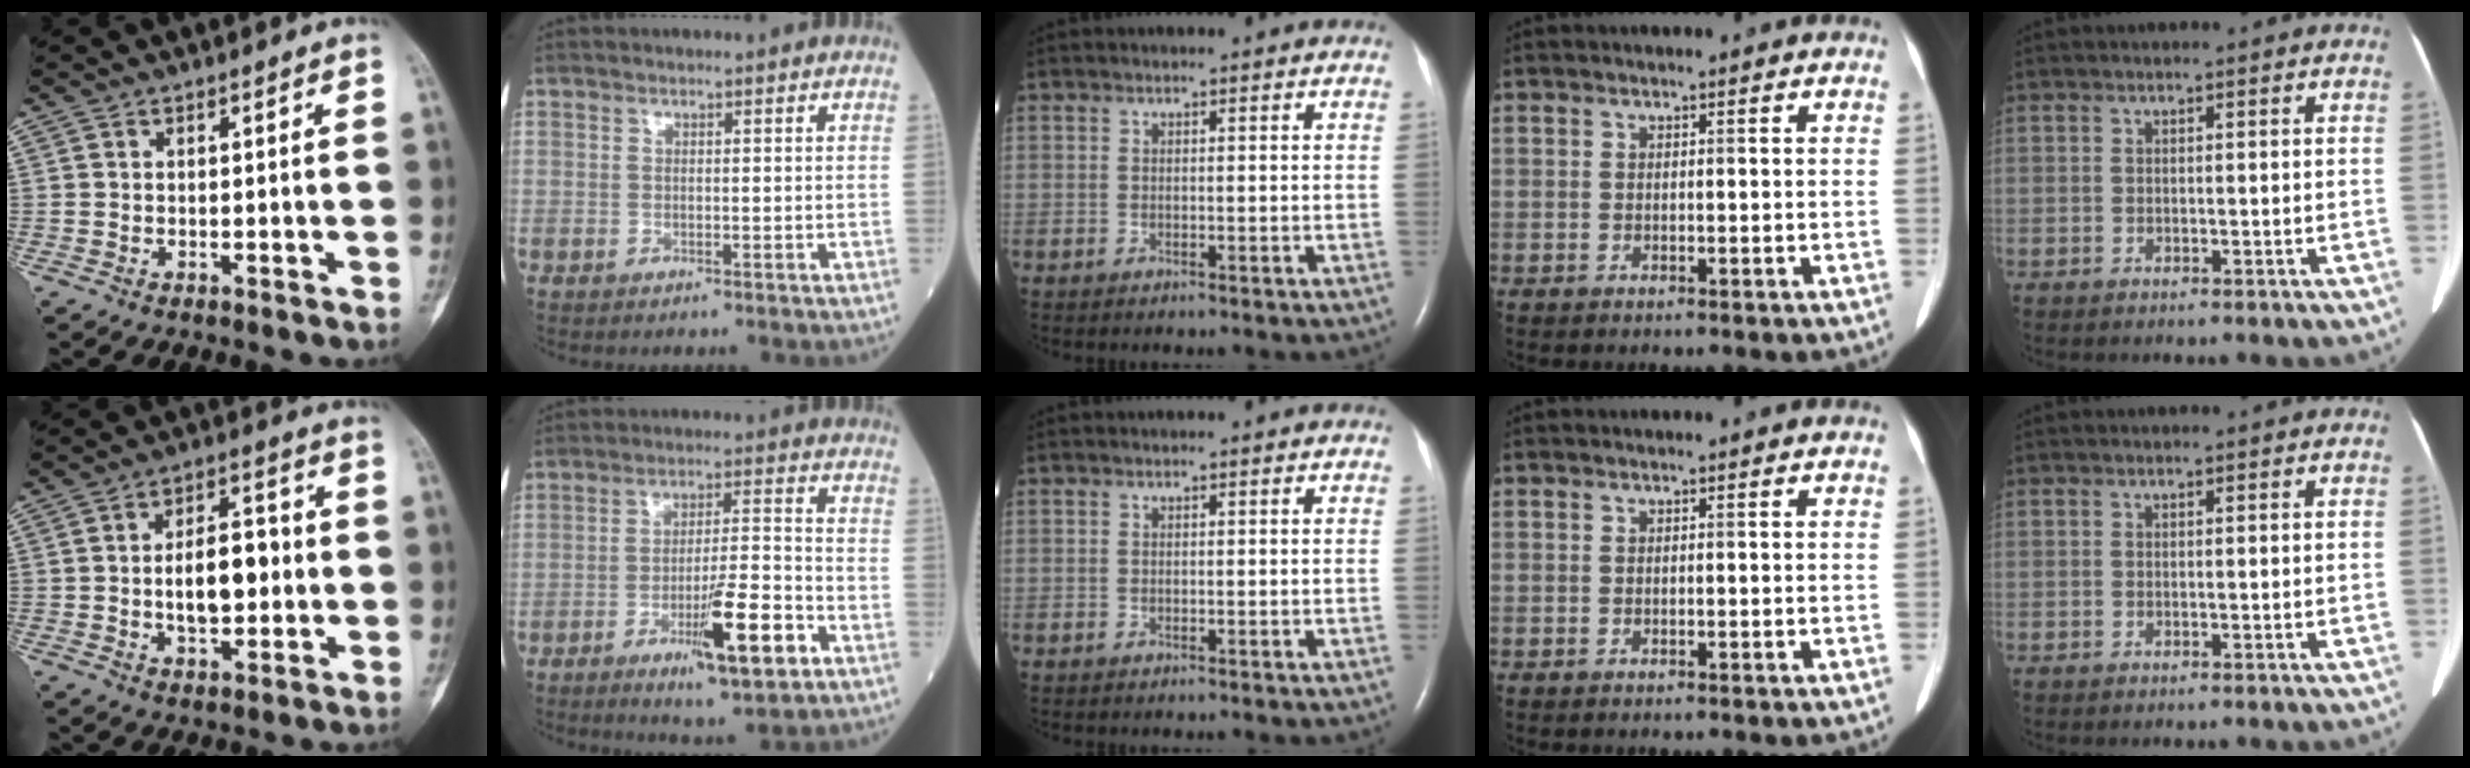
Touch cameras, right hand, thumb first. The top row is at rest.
{"thumb": {"total": 10.6, "force": [-0.4, 5.8, 8.9], "torque": [-0.121, 0.018, -0.003]}, "index": {"total": 11.7, "force": [-5.4, 1.3, 10.2], "torque": [-0.165, -0.011, -0.084]}}